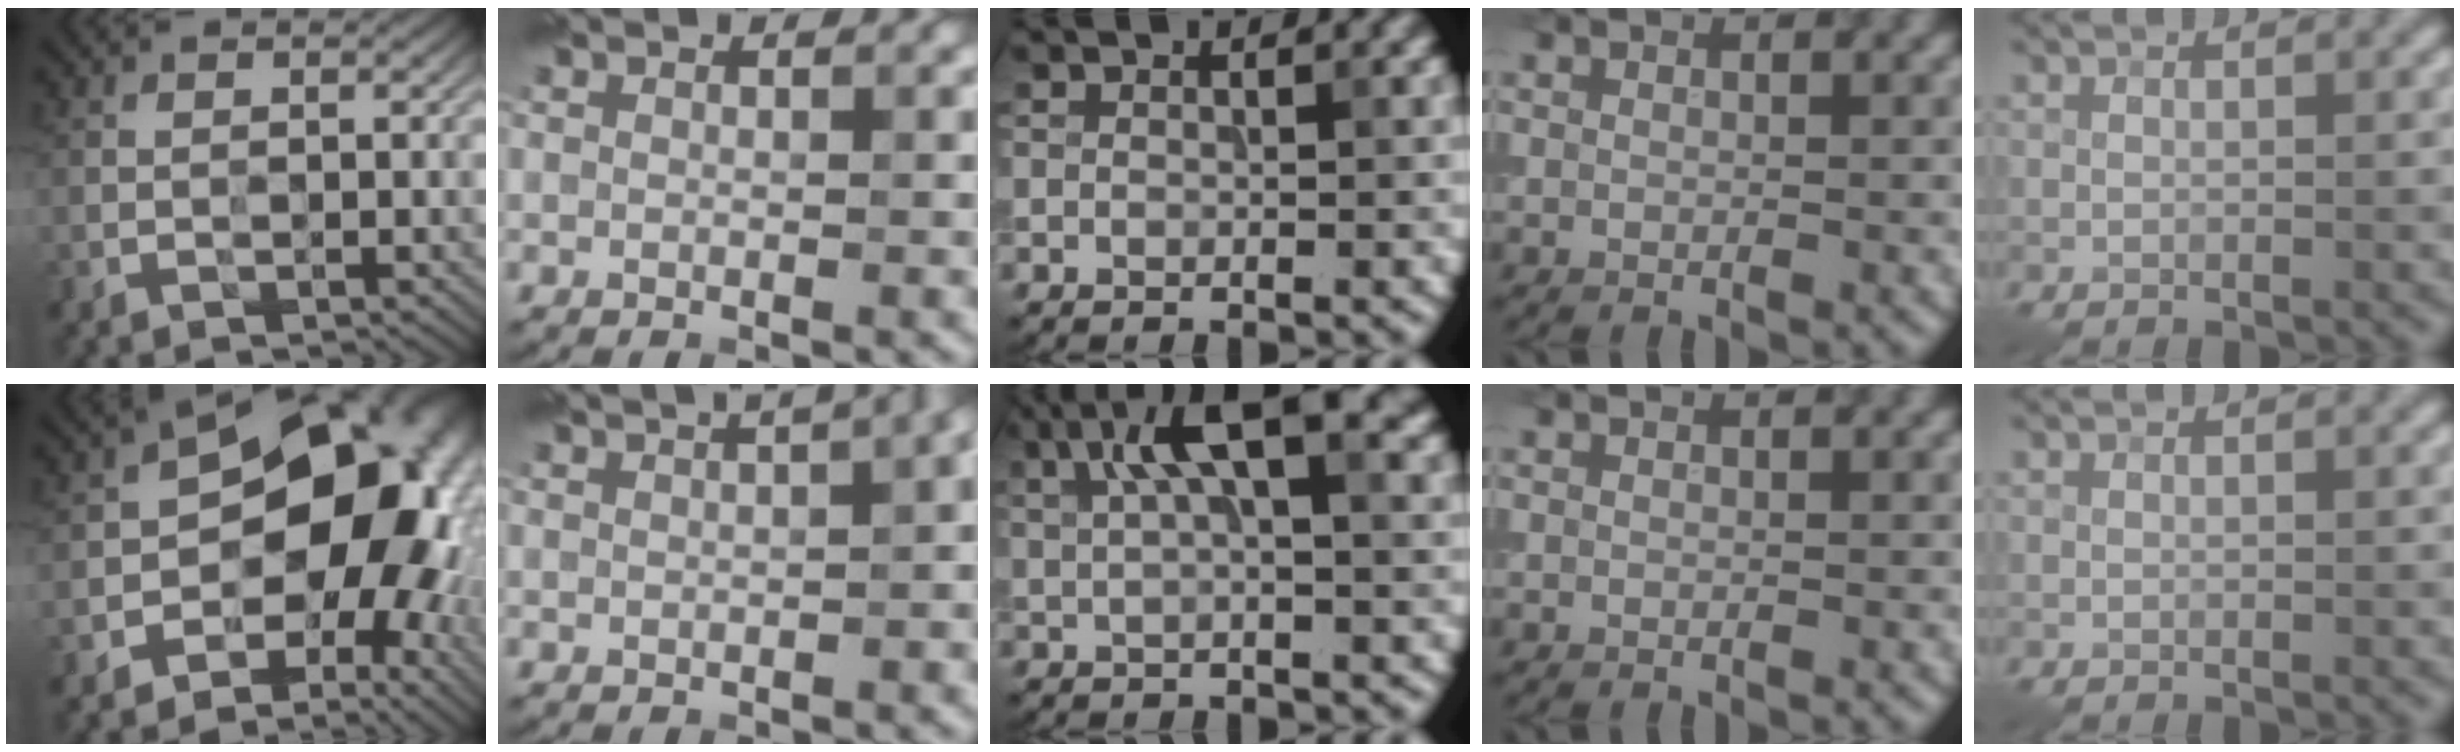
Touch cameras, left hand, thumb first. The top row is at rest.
{"thumb": {"total": 15.4, "force": [-1.8, 10.9, 10.8], "torque": [-0.109, -0.012, -0.029]}, "index": {"total": 10.9, "force": [3.8, 5.0, 8.9], "torque": [-0.092, 0.058, 0.038]}, "middle": {"total": 6.7, "force": [2.9, 2.0, 5.7], "torque": [-0.104, 0.012, 0.047]}}